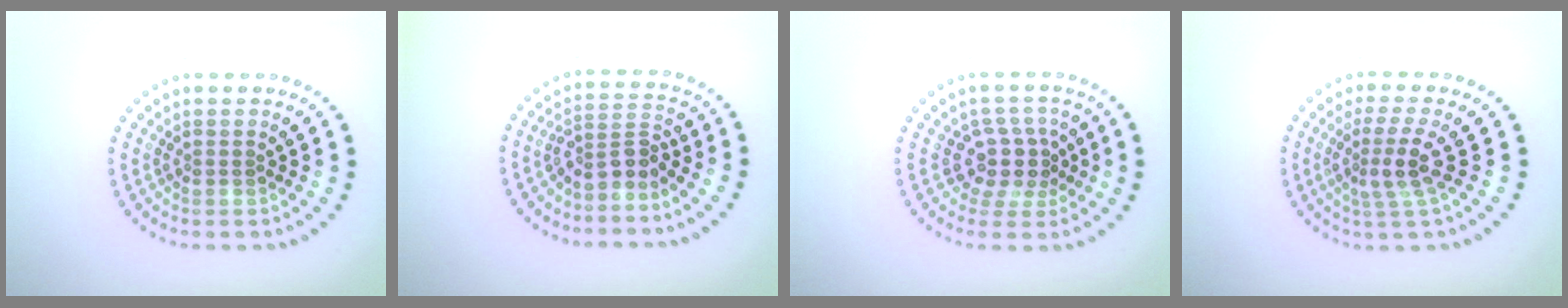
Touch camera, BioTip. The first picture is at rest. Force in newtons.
{"total": 2.8, "press": 2.0, "slide": 1.9}
{"total": 3.3, "press": 2.6, "slide": 2.1}
{"total": 2.9, "press": 2.4, "slide": 1.7}